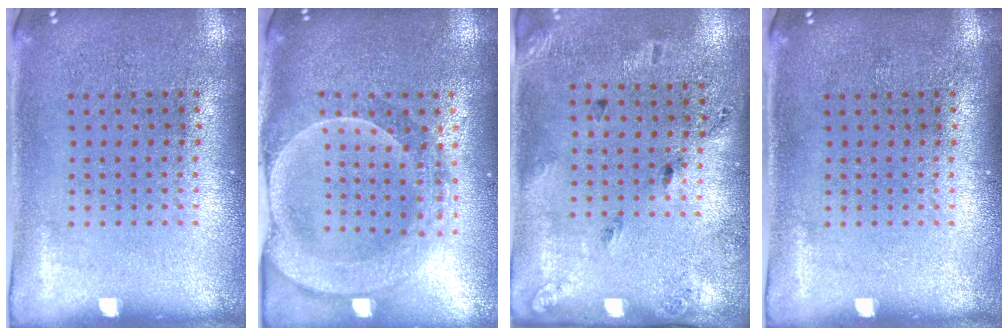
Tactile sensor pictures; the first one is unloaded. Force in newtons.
{"total": 2.3, "press": 2.1, "slide": 0.9}
{"total": 1.8, "press": 1.1, "slide": 1.5}
{"total": 0.0}